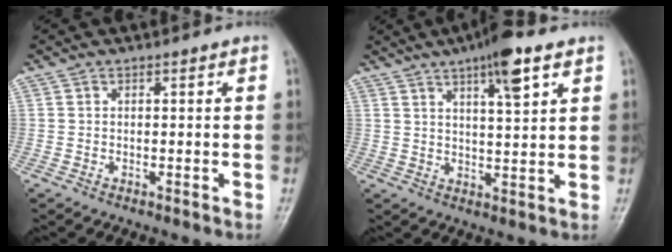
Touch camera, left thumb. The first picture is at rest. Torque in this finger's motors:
{"motor_torque": [1.86, 1.09, 1.69, -0.86, 0.12]}